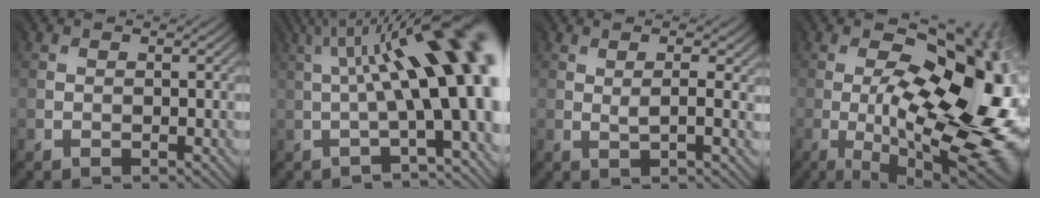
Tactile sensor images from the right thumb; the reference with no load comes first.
{"total": 15.4, "force": [0.8, 4.4, 14.8], "torque": [-0.192, 0.031, 0.024]}
{"total": 3.0, "force": [0.6, 0.7, 2.9], "torque": [-0.048, 0.002, 0.015]}
{"total": 21.2, "force": [-3.5, 8.4, 19.2], "torque": [-0.245, -0.008, -0.060]}